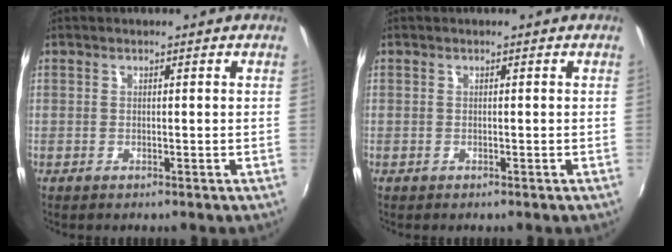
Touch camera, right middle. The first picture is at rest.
{"total": 0.0}